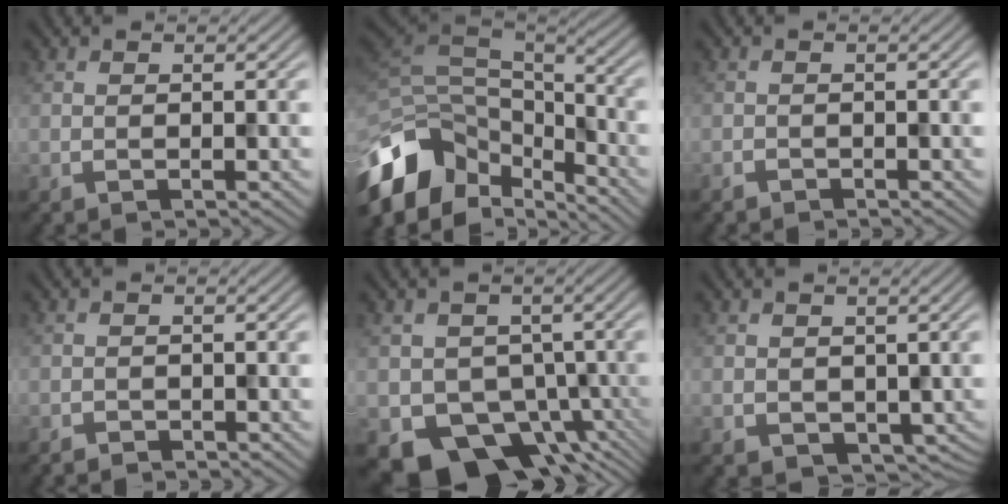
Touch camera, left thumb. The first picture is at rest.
{"total": 13.0, "force": [-6.2, 8.2, 7.8], "torque": [-0.217, -0.017, -0.100]}
{"total": 0.6, "force": [-0.5, 0.0, -0.1], "torque": [0.009, -0.002, -0.009]}
{"total": 0.8, "force": [-0.8, 0.0, -0.3], "torque": [0.013, -0.001, -0.014]}
{"total": 8.8, "force": [-3.4, 7.2, 3.8], "torque": [-0.055, -0.040, -0.049]}
{"total": 2.0, "force": [0.2, 1.7, 0.8], "torque": [-0.014, -0.016, 0.017]}